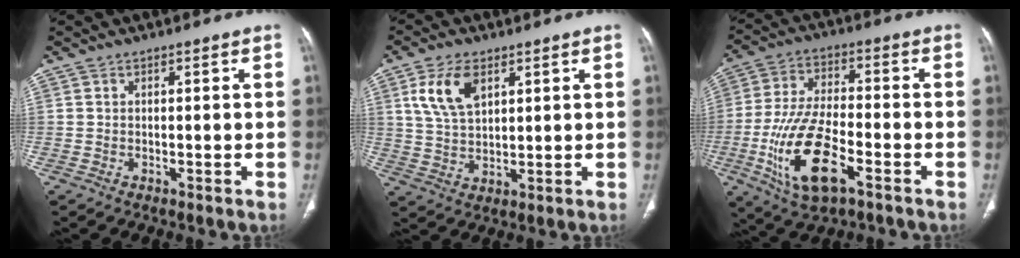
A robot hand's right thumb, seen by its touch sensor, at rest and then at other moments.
{"total": 8.8, "force": [3.8, 4.8, 6.3], "torque": [-0.117, -0.011, 0.078]}
{"total": 16.1, "force": [-6.3, 6.6, 13.3], "torque": [-0.263, 0.015, -0.109]}